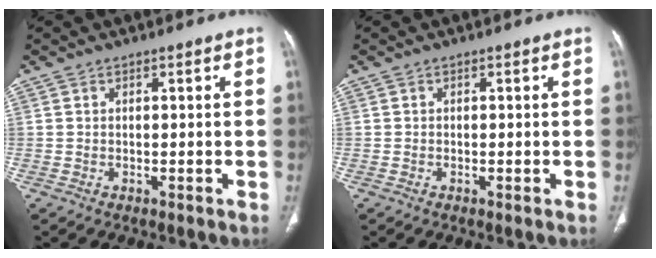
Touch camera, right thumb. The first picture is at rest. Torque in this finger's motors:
{"motor_torque": [0.22, 0.07, 0.33, -0.05, 0.03]}